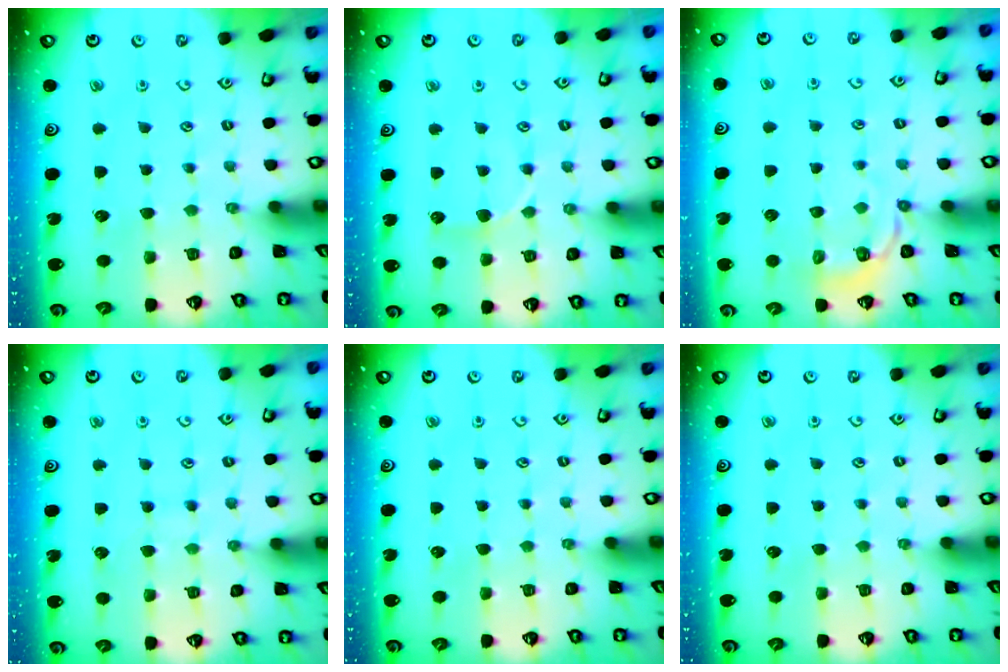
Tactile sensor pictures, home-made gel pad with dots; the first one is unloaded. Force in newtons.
{"total": 5.7, "press": 5.7, "slide": 0.5}
{"total": 3.1, "press": 2.0, "slide": 2.3}
{"total": 5.9, "press": 5.9, "slide": 0.4}
{"total": 0.0}
{"total": 0.0}